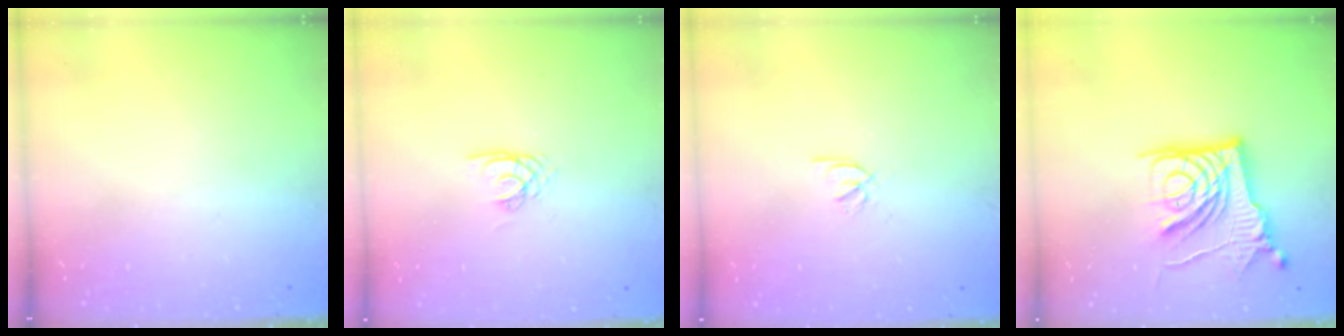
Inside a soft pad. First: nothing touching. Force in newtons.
{"total": 2.2, "press": 2.2, "slide": 0.2}
{"total": 2.1, "press": 2.1, "slide": 0.1}
{"total": 14.2, "press": 14.1, "slide": 1.1}